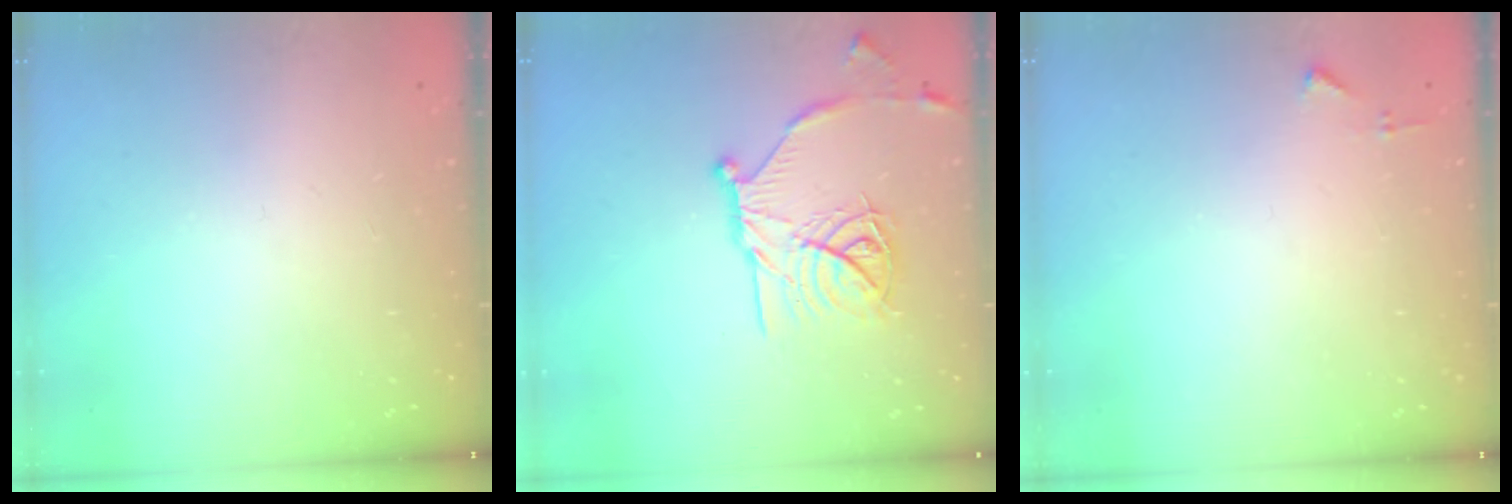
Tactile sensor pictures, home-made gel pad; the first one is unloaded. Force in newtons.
{"total": 17.6, "press": 17.6, "slide": 1.4}
{"total": 3.7, "press": 3.7, "slide": 0.5}